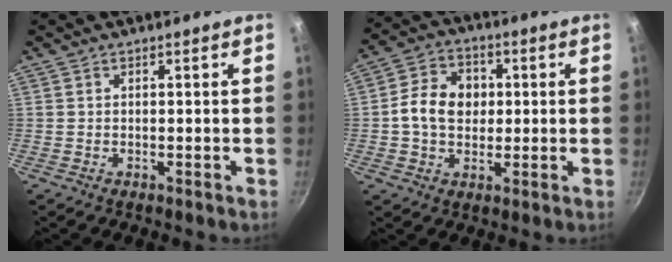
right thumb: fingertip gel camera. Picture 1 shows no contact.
{"total": 10.2, "force": [0.3, 7.9, 6.4], "torque": [-0.090, 0.017, -0.002]}